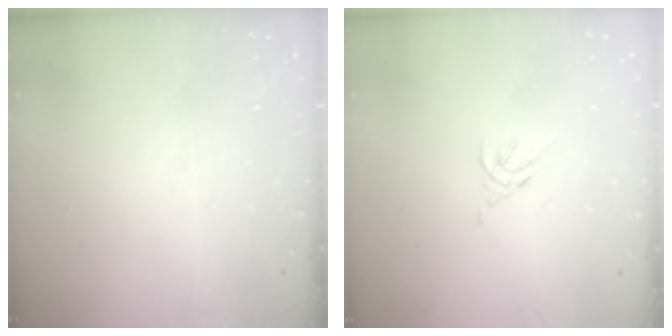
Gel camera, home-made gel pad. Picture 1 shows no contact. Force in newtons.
{"total": 2.7, "press": 2.6, "slide": 0.7}